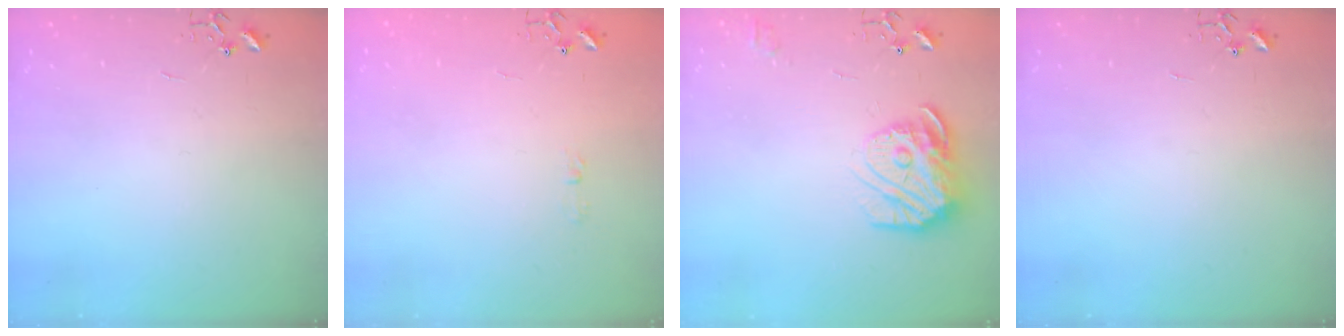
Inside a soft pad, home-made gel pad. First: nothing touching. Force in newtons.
{"total": 3.6, "press": 3.5, "slide": 0.5}
{"total": 15.5, "press": 15.5, "slide": 1.2}
{"total": 0.0}